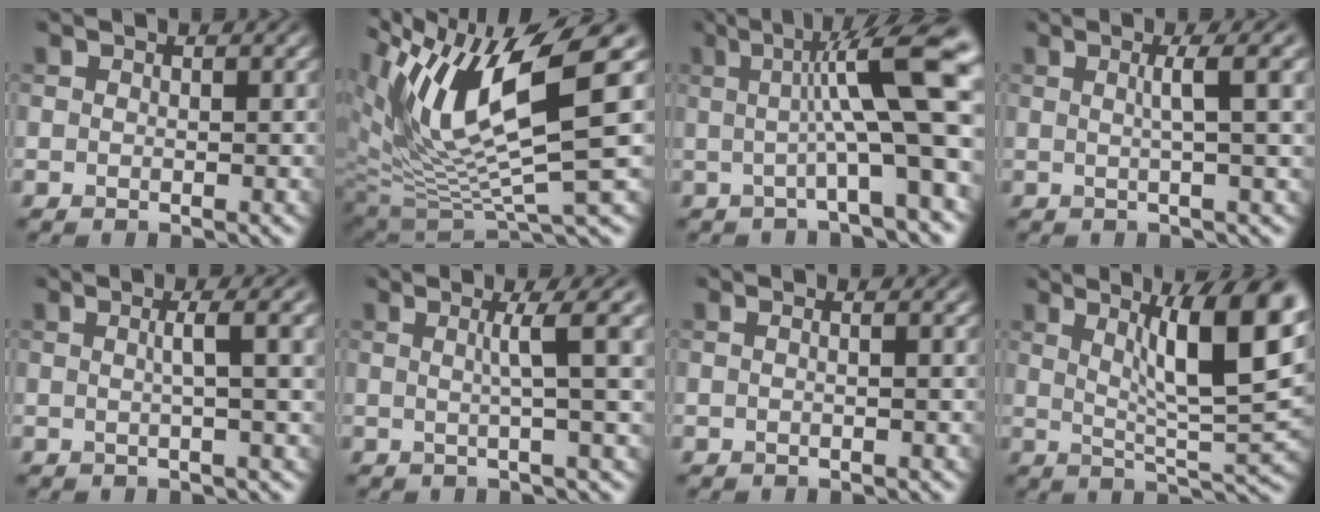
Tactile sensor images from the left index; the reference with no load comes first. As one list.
[{"total": 11.2, "force": [4.8, 2.8, 9.8], "torque": [-0.181, -0.004, 0.101]}, {"total": 11.0, "force": [1.4, 1.9, 10.8], "torque": [-0.139, 0.014, 0.017]}, {"total": 4.4, "force": [0.9, 0.9, 4.2], "torque": [-0.052, 0.013, 0.009]}, {"total": 4.1, "force": [0.6, 1.0, 3.9], "torque": [-0.044, 0.012, 0.005]}, {"total": 4.5, "force": [1.0, 0.7, 4.3], "torque": [-0.057, 0.012, 0.011]}, {"total": 1.4, "force": [0.2, 0.7, 1.2], "torque": [-0.009, -0.006, -0.012]}, {"total": 10.6, "force": [3.8, 2.3, 9.6], "torque": [-0.127, 0.002, 0.062]}]